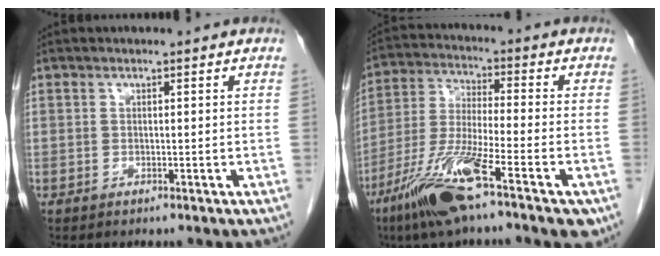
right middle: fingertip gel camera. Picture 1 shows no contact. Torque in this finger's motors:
{"motor_torque": [1.21, -0.92, 0.27, 0.18]}